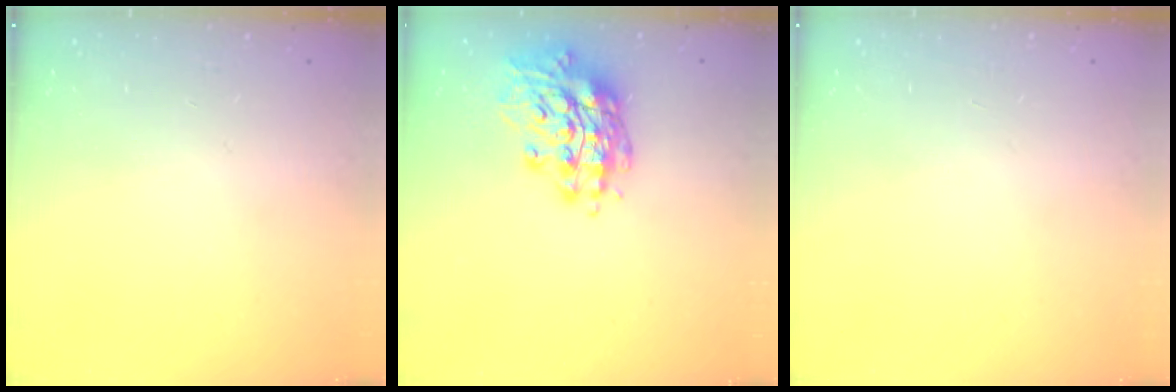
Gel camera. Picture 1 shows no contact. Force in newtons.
{"total": 15.6, "press": 15.3, "slide": 3.5}
{"total": 0.0}